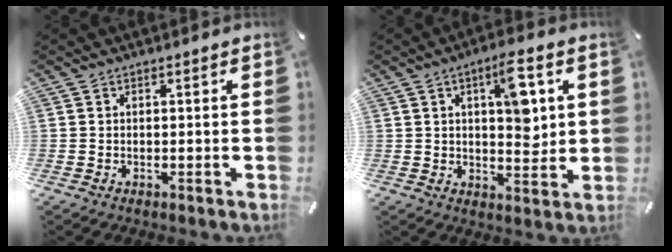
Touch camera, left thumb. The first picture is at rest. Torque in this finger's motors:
{"motor_torque": [0.06, 0.38, -0.01, -0.34, 0.26]}